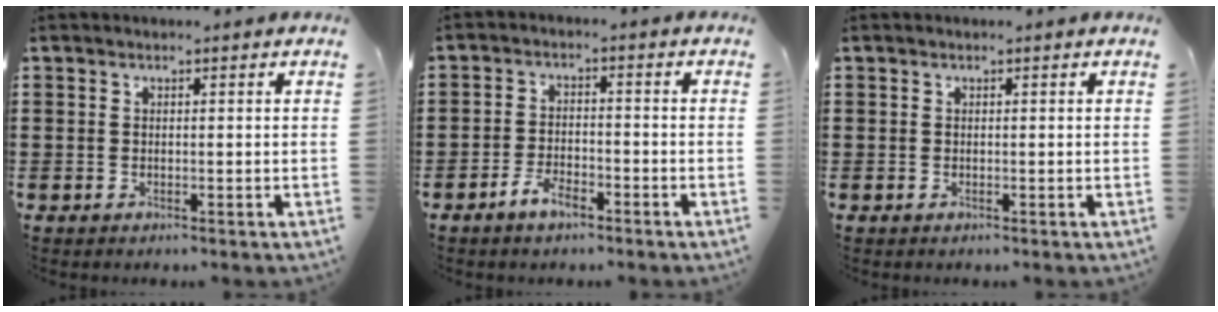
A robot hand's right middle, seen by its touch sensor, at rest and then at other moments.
{"total": 4.0, "force": [-3.0, 1.5, 2.2], "torque": [-0.050, 0.005, -0.061]}
{"total": 0.0}